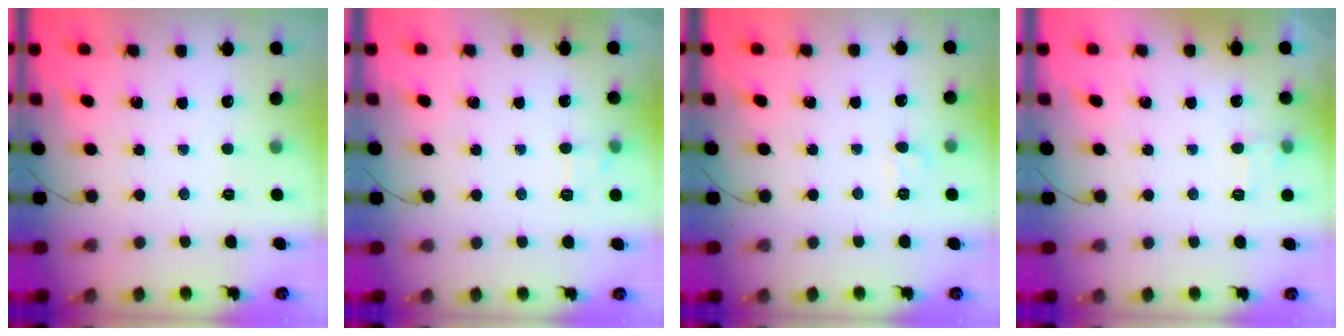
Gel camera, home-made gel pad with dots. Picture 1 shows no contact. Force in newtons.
{"total": 6.9, "press": 6.7, "slide": 1.7}
{"total": 5.4, "press": 5.3, "slide": 1.4}
{"total": 6.1, "press": 5.9, "slide": 1.8}